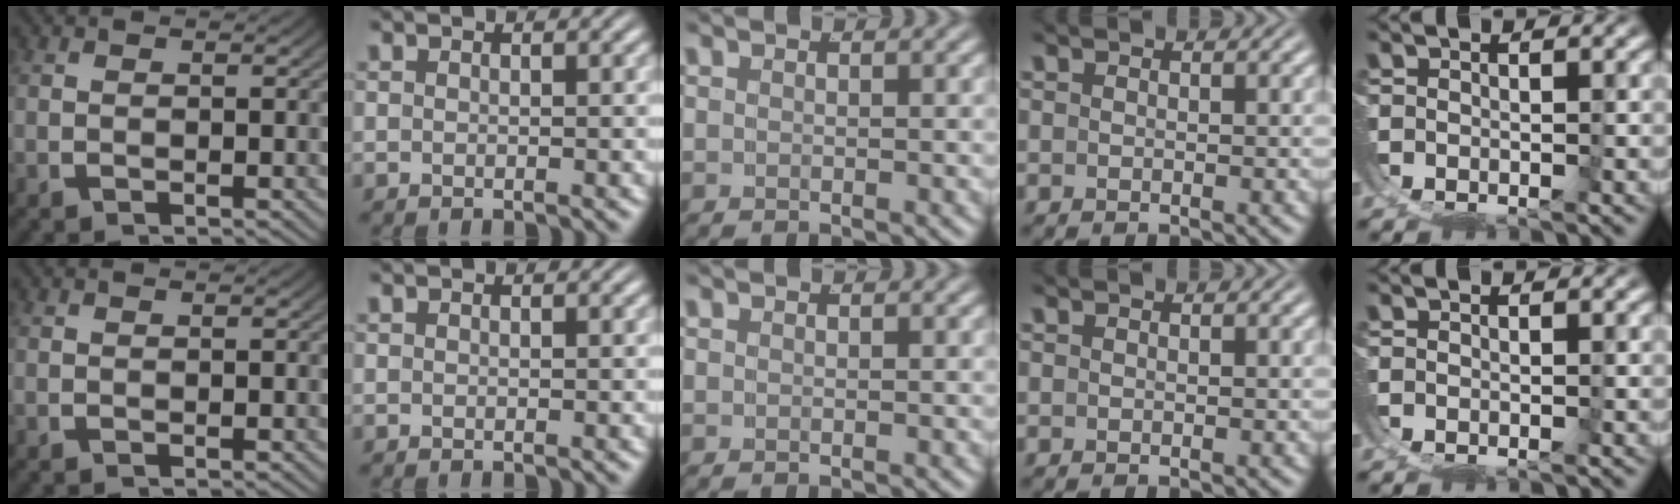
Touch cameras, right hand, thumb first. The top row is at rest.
{}